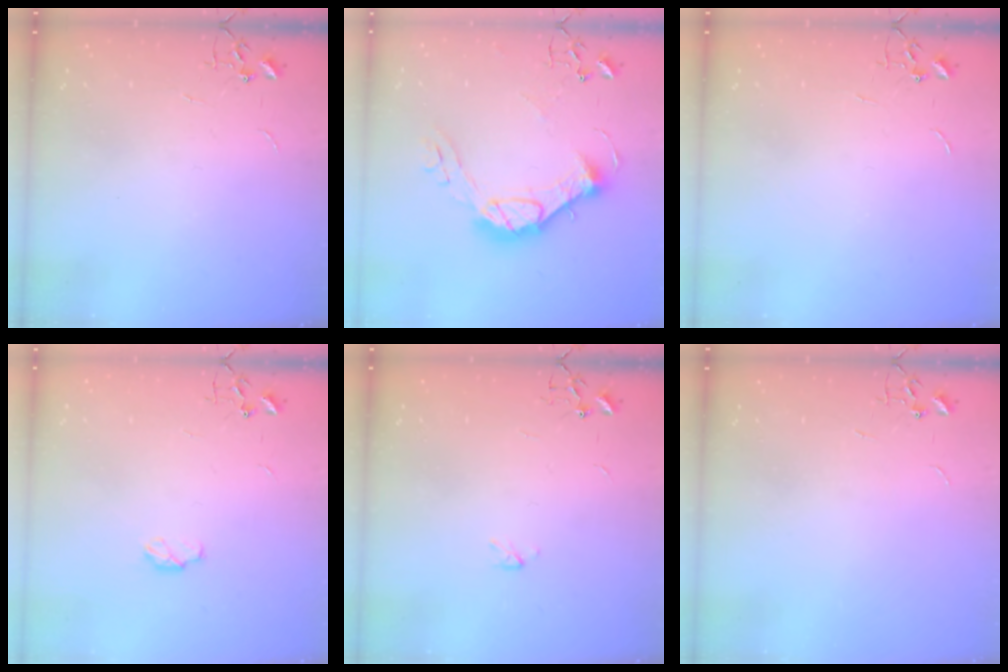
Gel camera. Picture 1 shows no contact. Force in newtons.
{"total": 14.2, "press": 14.1, "slide": 0.8}
{"total": 0.0}
{"total": 4.6, "press": 4.6, "slide": 0.6}
{"total": 2.3, "press": 2.3, "slide": 0.4}
{"total": 0.0}